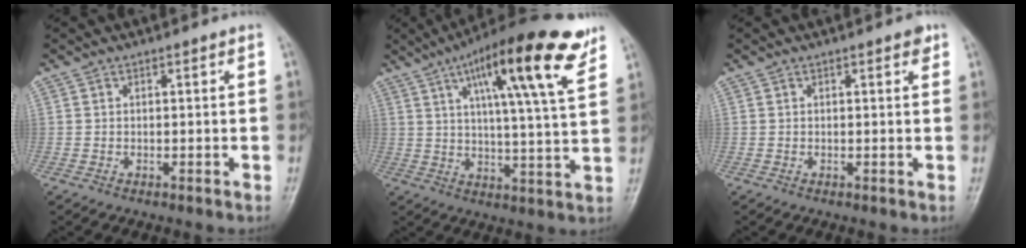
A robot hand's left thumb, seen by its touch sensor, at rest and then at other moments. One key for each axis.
{"total": 19.2, "fx": 10.3, "fy": 3.5, "fz": 15.7, "tx": -0.222, "ty": -0.030, "tz": 0.155}
{"total": 1.3, "fx": 0.8, "fy": 0.5, "fz": 0.9, "tx": -0.008, "ty": -0.001, "tz": 0.006}